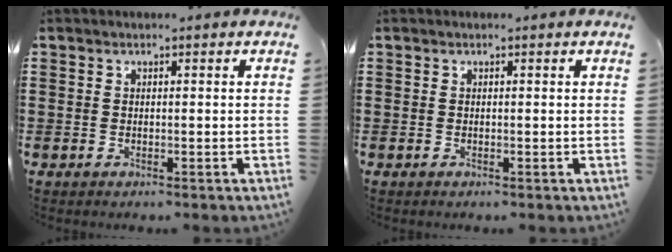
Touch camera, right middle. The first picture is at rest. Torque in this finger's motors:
{"motor_torque": [-1.40, -0.73, 0.17, -0.01]}